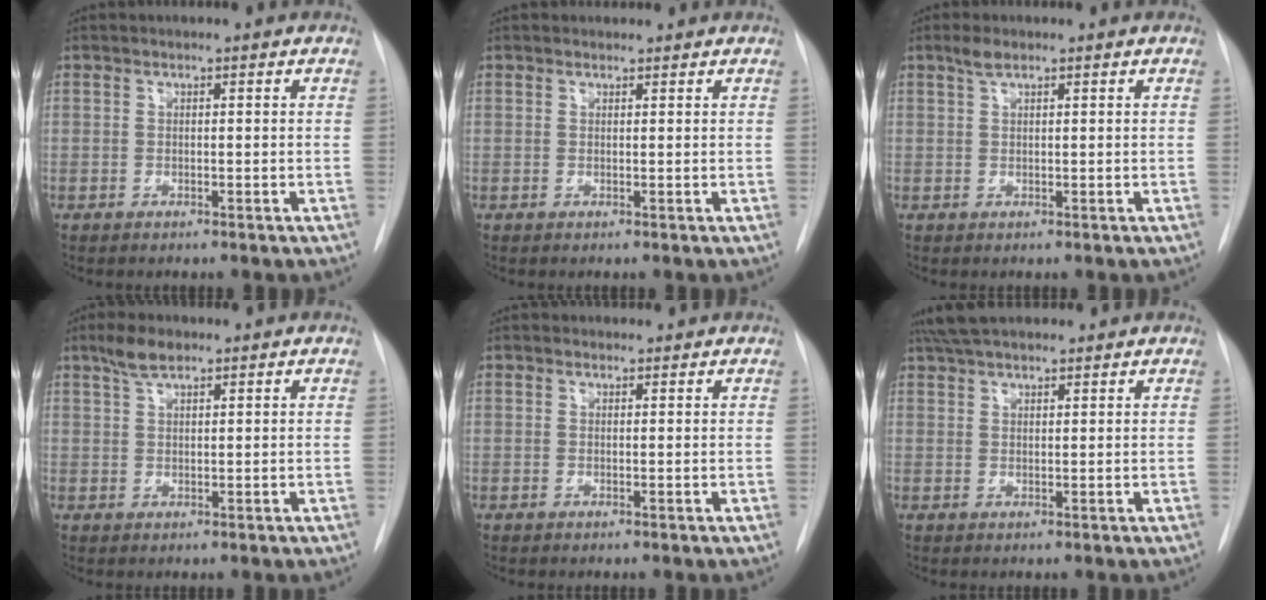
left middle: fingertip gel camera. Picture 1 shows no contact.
{"total": 1.4, "force": [1.3, 0.5, 0.1], "torque": [-0.002, 0.016, 0.021]}
{"total": 1.7, "force": [1.3, 0.5, 1.1], "torque": [-0.022, 0.007, 0.025]}
{"total": 3.4, "force": [2.5, 1.1, 2.0], "torque": [-0.044, 0.008, 0.049]}
{"total": 1.0, "force": [0.9, 0.5, -0.1], "torque": [-0.002, 0.007, 0.011]}
{"total": 7.8, "force": [6.7, 2.1, 3.5], "torque": [-0.056, 0.037, 0.116]}